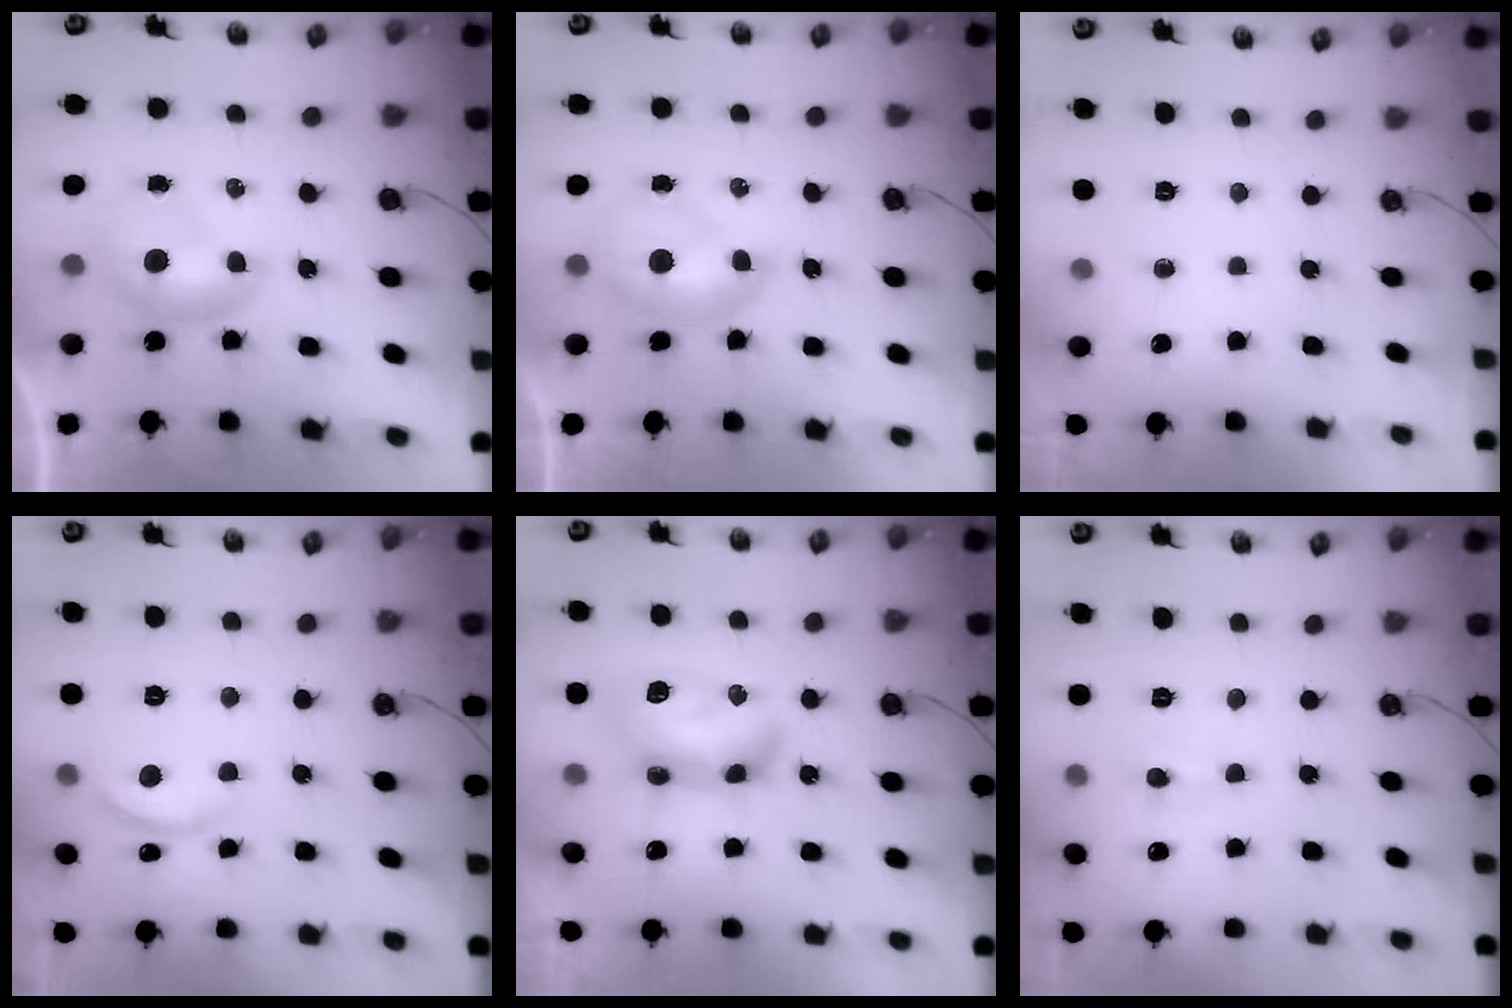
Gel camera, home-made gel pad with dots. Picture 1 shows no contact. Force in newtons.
{"total": 1.5, "press": 1.4, "slide": 0.6}
{"total": 0.0}
{"total": 5.3, "press": 5.3, "slide": 0.5}
{"total": 12.4, "press": 12.4, "slide": 0.5}
{"total": 1.2, "press": 1.1, "slide": 0.6}